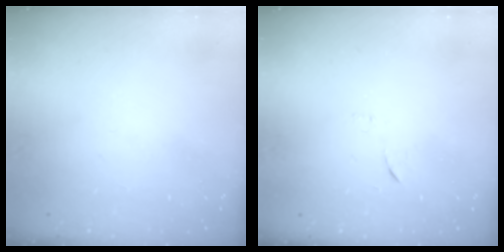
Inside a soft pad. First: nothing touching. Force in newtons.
{"total": 5.8, "press": 5.7, "slide": 0.4}